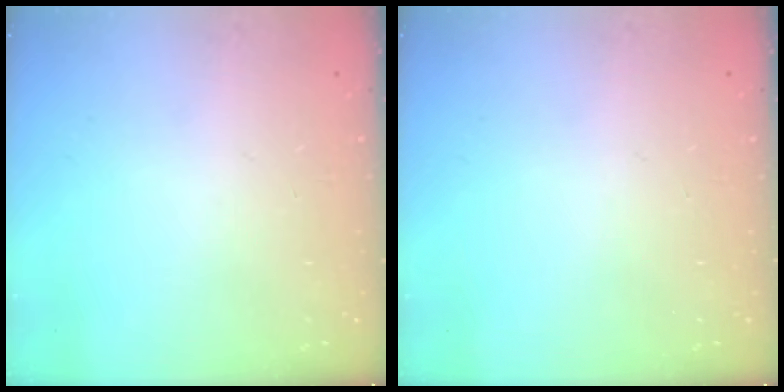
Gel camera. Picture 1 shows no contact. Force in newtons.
{"total": 0.0}